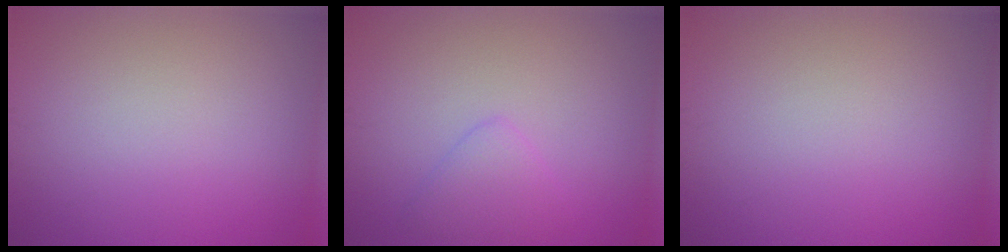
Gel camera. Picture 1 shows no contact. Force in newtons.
{"total": 2.0, "press": 2.0, "slide": 0.0}
{"total": 0.0}